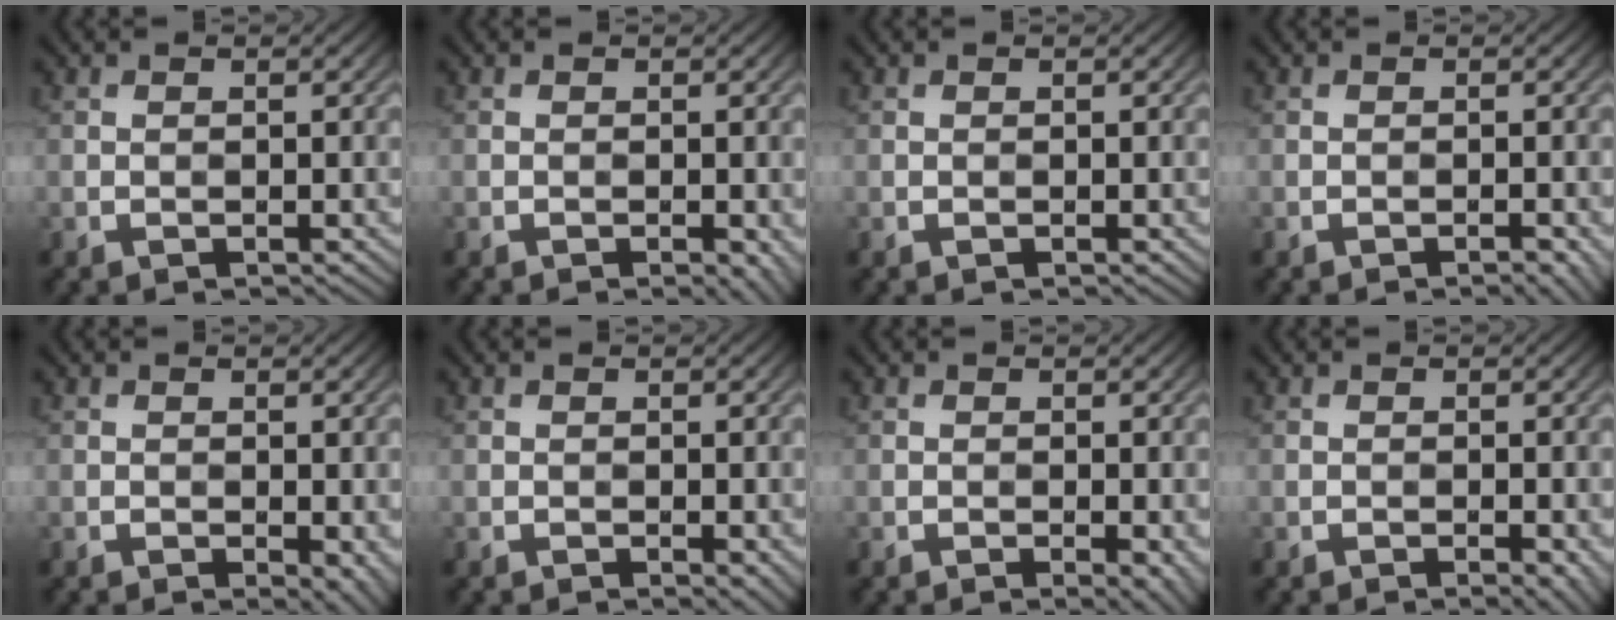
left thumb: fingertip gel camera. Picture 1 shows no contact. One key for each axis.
{"total": 1.3, "fx": -0.5, "fy": 0.3, "fz": 1.2, "tx": -0.016, "ty": -0.002, "tz": -0.007}
{"total": 0.0}
{"total": 1.3, "fx": -0.8, "fy": 0.2, "fz": 1.0, "tx": -0.012, "ty": 0.002, "tz": -0.011}
{"total": 2.3, "fx": -0.8, "fy": 1.1, "fz": 1.9, "tx": -0.022, "ty": -0.008, "tz": -0.007}
{"total": 1.2, "fx": -0.3, "fy": 0.4, "fz": 1.1, "tx": -0.017, "ty": -0.006, "tz": -0.005}
{"total": 1.7, "fx": -0.6, "fy": 0.4, "fz": 1.6, "tx": -0.022, "ty": -0.004, "tz": -0.007}
{"total": 1.4, "fx": -0.6, "fy": 0.2, "fz": 1.3, "tx": -0.017, "ty": -0.002, "tz": -0.009}